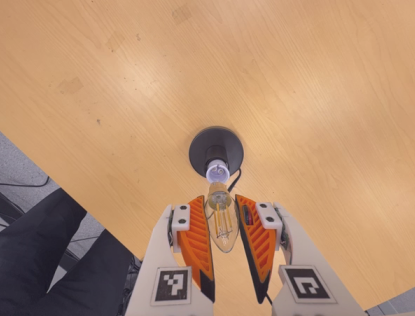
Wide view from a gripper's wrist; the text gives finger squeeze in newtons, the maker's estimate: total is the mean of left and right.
{"total": 10.8, "left": 10.2, "right": 11.5}